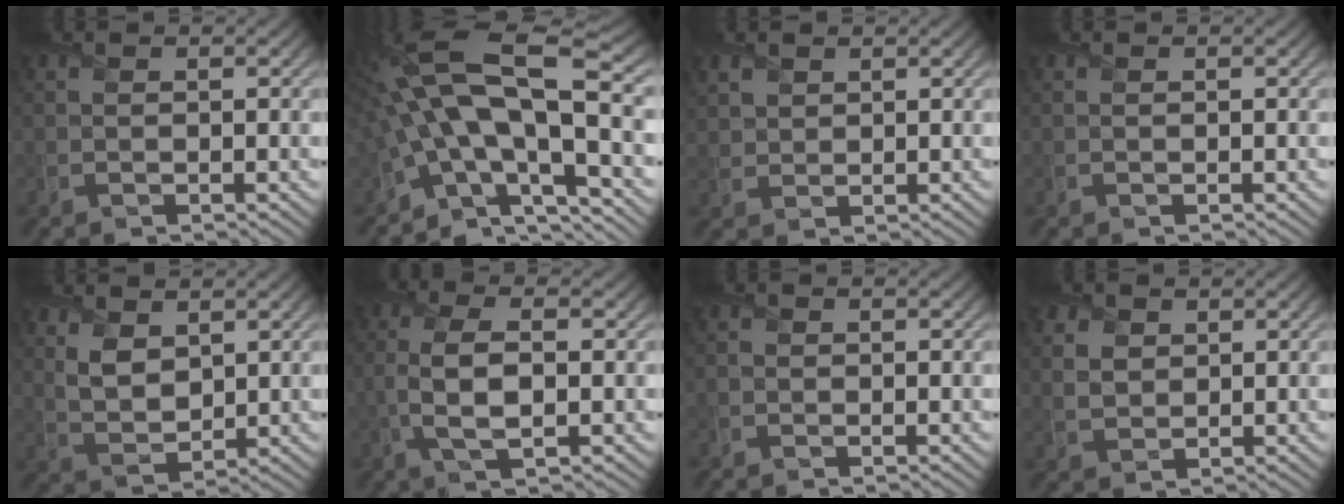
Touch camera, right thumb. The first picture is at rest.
{"total": 16.5, "force": [-0.8, 6.9, 14.9], "torque": [-0.283, 0.017, -0.021]}
{"total": 2.7, "force": [1.9, 1.8, 0.7], "torque": [-0.023, 0.004, 0.042]}
{"total": 0.0}
{"total": 4.8, "force": [2.3, 2.8, 3.2], "torque": [-0.081, -0.010, 0.050]}
{"total": 6.1, "force": [-0.8, 2.6, 5.5], "torque": [-0.137, 0.001, -0.016]}
{"total": 0.7, "force": [-0.3, 0.6, 0.1], "torque": [-0.001, -0.002, -0.007]}
{"total": 3.7, "force": [1.6, 2.8, 1.8], "torque": [-0.057, 0.001, 0.031]}